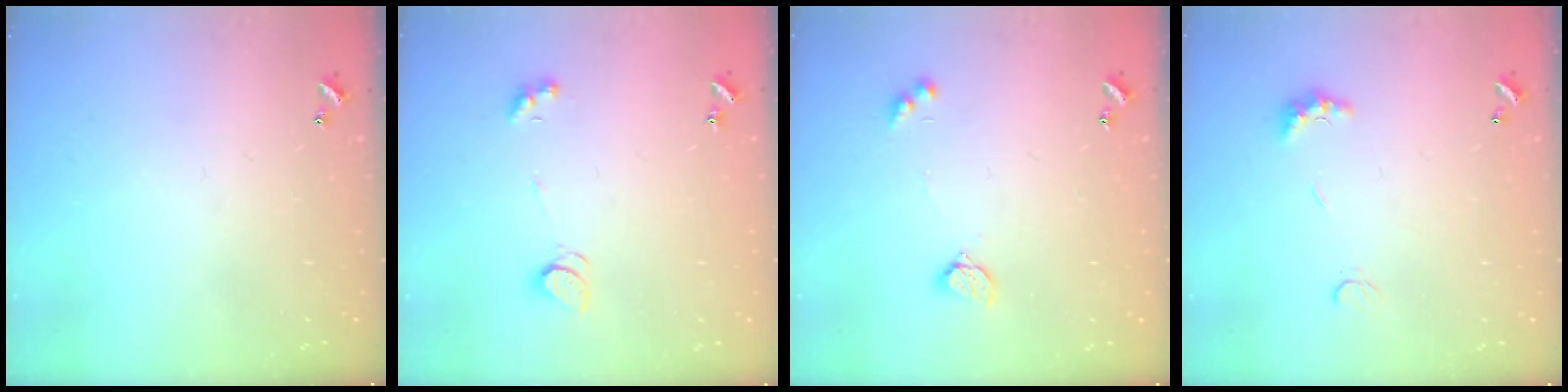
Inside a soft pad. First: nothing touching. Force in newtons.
{"total": 2.5, "press": 2.4, "slide": 0.5}
{"total": 4.1, "press": 4.1, "slide": 0.3}
{"total": 3.1, "press": 3.0, "slide": 0.7}